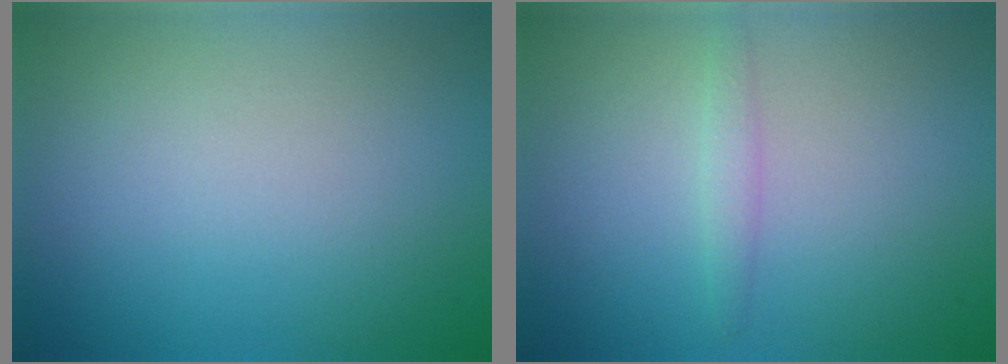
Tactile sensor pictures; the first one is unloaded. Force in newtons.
{"total": 1.1, "press": 1.1, "slide": 0.0}